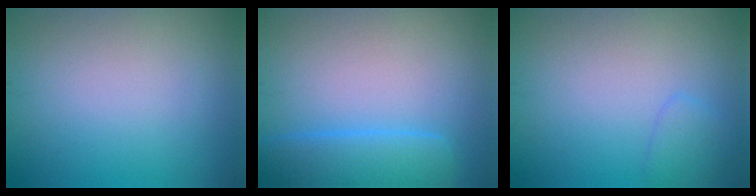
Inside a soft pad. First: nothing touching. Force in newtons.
{"total": 4.8, "press": 4.8, "slide": 0.2}
{"total": 1.5, "press": 1.5, "slide": 0.0}